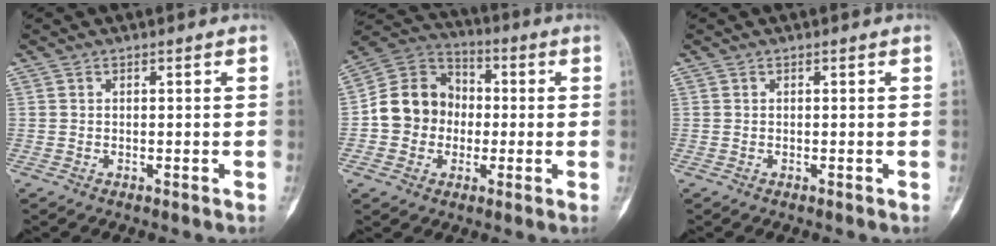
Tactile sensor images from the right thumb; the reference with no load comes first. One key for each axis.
{"total": 12.5, "fx": -1.2, "fy": 11.1, "fz": 5.6, "tx": -0.072, "ty": 0.034, "tz": -0.031}
{"total": 0.0}